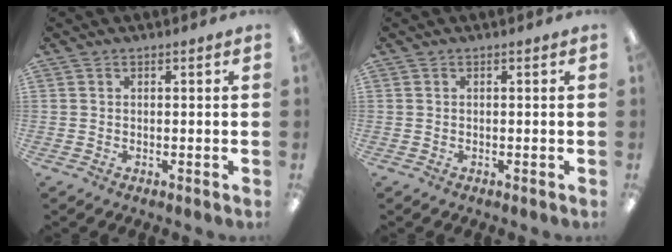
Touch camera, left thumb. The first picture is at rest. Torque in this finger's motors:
{"motor_torque": [0.01, 0.01, 0.00, 0.00, 0.00]}